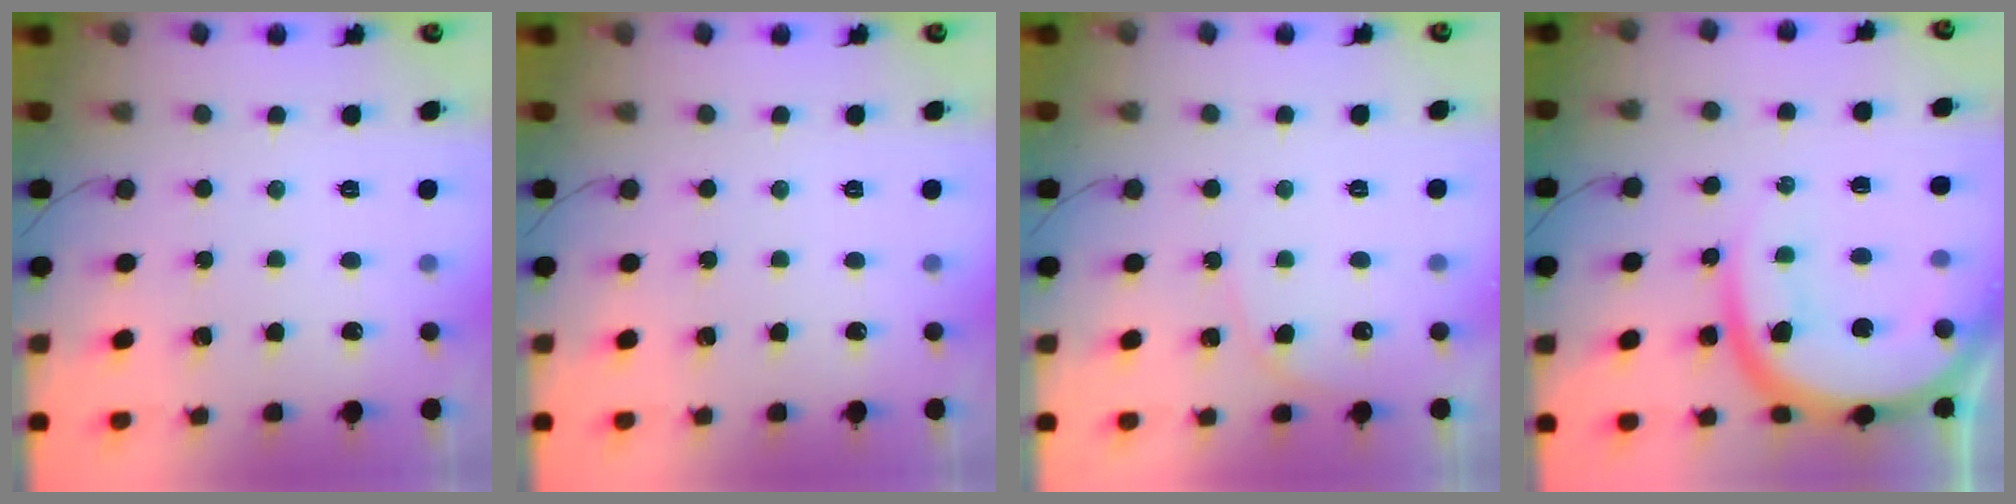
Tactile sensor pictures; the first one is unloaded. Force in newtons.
{"total": 0.0}
{"total": 4.0, "press": 3.9, "slide": 0.3}
{"total": 16.2, "press": 16.1, "slide": 1.8}